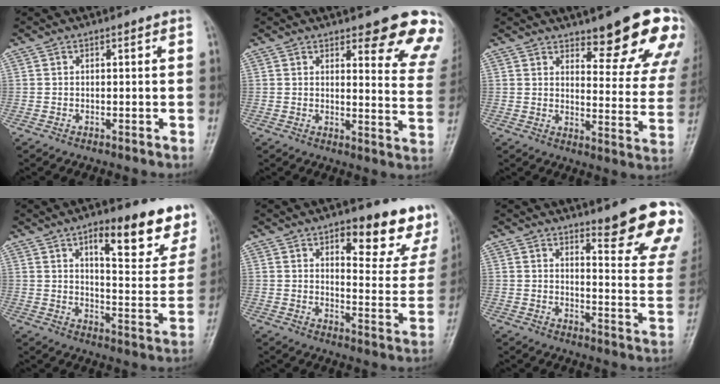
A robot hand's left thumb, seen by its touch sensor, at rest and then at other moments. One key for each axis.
{"total": 13.1, "fx": 9.9, "fy": 3.6, "fz": 7.8, "tx": -0.042, "ty": -0.058, "tz": 0.097}
{"total": 16.1, "fx": 11.2, "fy": 4.5, "fz": 10.7, "tx": -0.092, "ty": -0.076, "tz": 0.139}
{"total": 16.0, "fx": 10.3, "fy": 5.5, "fz": 10.9, "tx": -0.084, "ty": -0.058, "tz": 0.141}
{"total": 15.2, "fx": 10.4, "fy": 6.3, "fz": 9.2, "tx": -0.053, "ty": -0.065, "tz": 0.123}
{"total": 15.2, "fx": 11.2, "fy": 2.7, "fz": 10.0, "tx": -0.088, "ty": -0.082, "tz": 0.137}